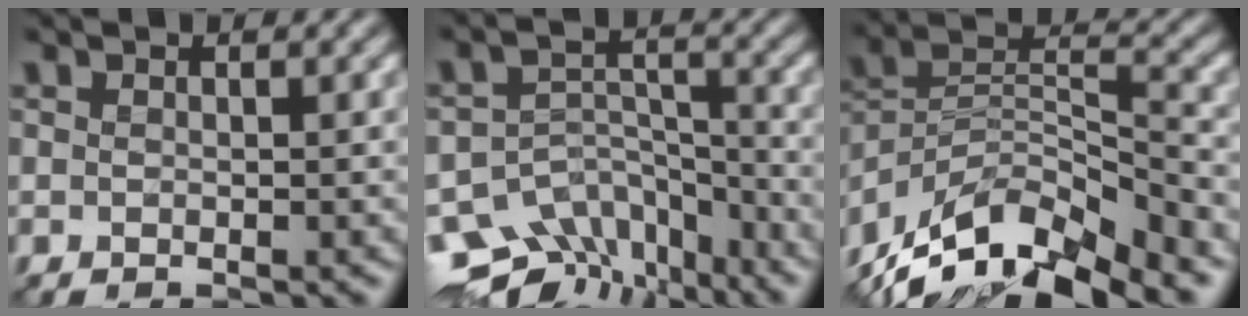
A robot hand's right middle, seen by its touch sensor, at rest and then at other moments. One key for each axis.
{"total": 10.1, "fx": -7.9, "fy": 5.4, "fz": 2.9, "tx": -0.037, "ty": 0.012, "tz": -0.110}
{"total": 12.3, "fx": -9.2, "fy": 4.6, "fz": 6.8, "tx": -0.138, "ty": 0.022, "tz": -0.166}